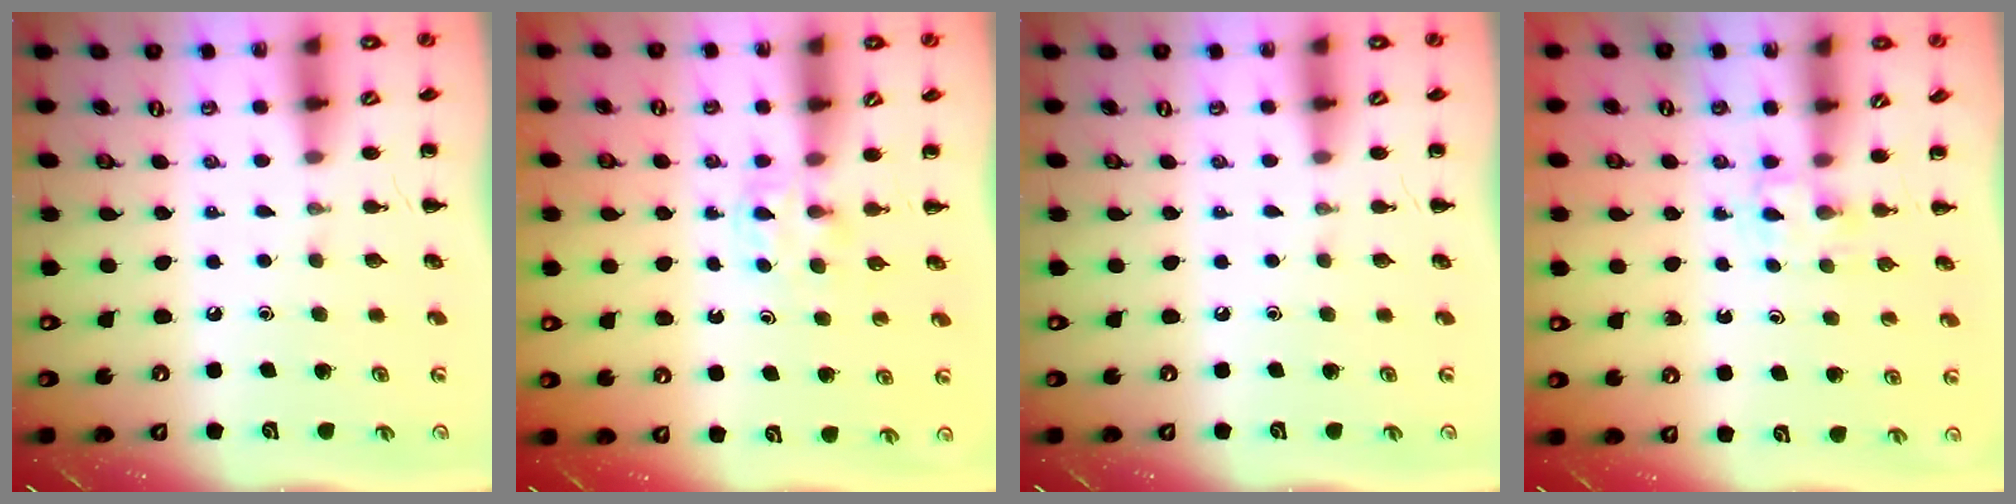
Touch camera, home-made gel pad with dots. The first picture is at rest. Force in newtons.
{"total": 3.0, "press": 2.8, "slide": 1.0}
{"total": 0.0}
{"total": 2.6, "press": 2.4, "slide": 1.0}